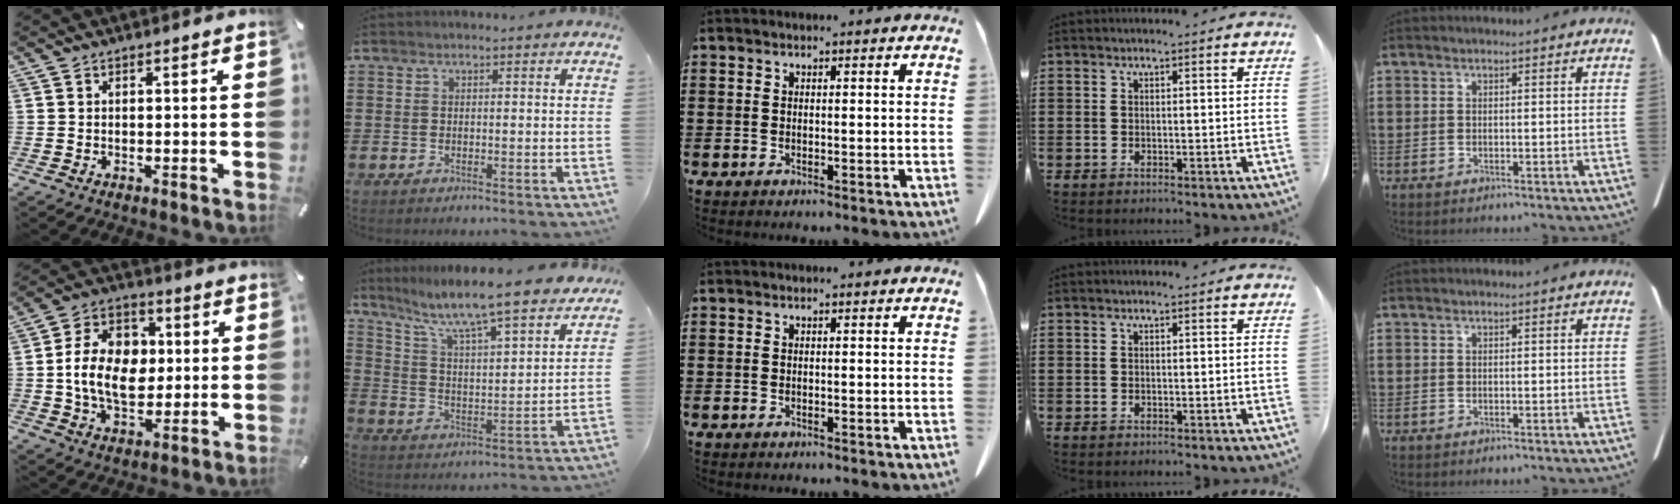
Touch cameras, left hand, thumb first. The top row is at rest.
{"thumb": {"total": 14.4, "force": [-0.2, 10.6, 9.6], "torque": [-0.189, 0.017, -0.004]}, "index": {"total": 7.9, "force": [7.0, 0.0, 3.8], "torque": [-0.103, -0.054, 0.114]}}